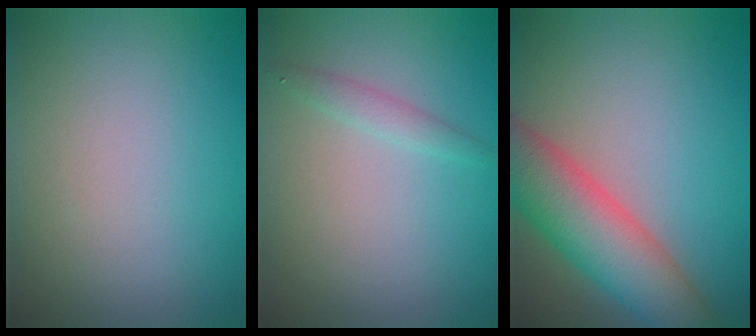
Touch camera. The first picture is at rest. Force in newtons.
{"total": 1.2, "press": 1.2, "slide": 0.0}
{"total": 7.7, "press": 7.7, "slide": 0.4}